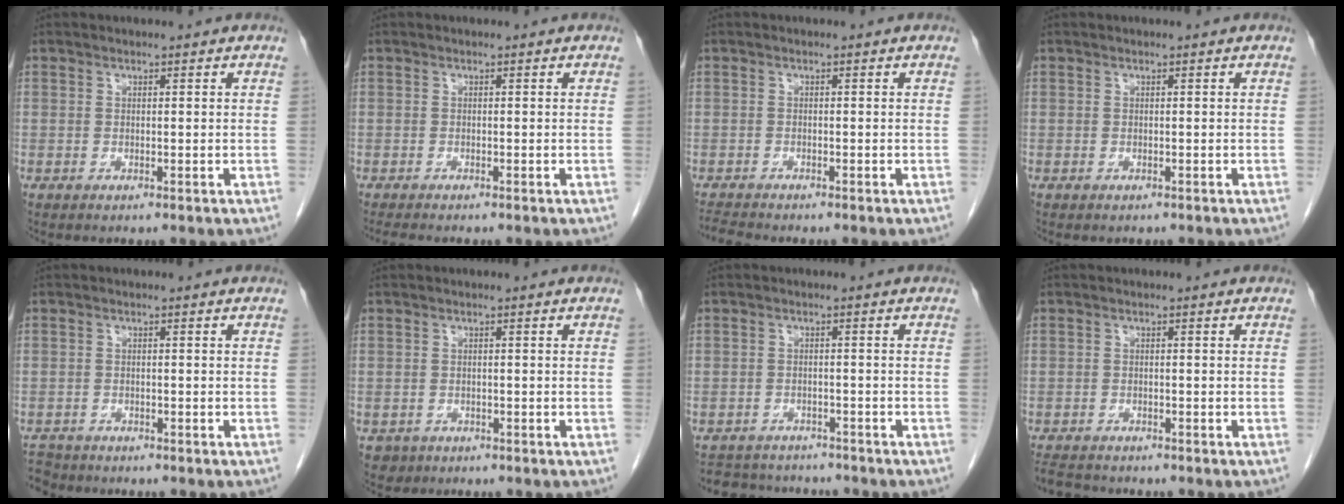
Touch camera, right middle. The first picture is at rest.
{"total": 2.6, "force": [-2.3, 0.2, 1.2], "torque": [-0.021, -0.007, -0.034]}
{"total": 2.3, "force": [-2.2, -0.4, 0.2], "torque": [-0.014, -0.015, -0.041]}
{"total": 0.5, "force": [-0.4, 0.3, 0.0], "torque": [-0.007, 0.001, -0.008]}
{"total": 3.0, "force": [-2.8, 1.0, -0.4], "torque": [0.001, -0.007, -0.051]}
{"total": 1.9, "force": [-1.0, 1.6, 0.0], "torque": [-0.005, 0.005, -0.013]}
{"total": 7.4, "force": [-6.9, 2.4, 0.9], "torque": [-0.014, 0.005, -0.095]}
{"total": 4.7, "force": [-4.4, 1.1, 1.1], "torque": [-0.022, -0.012, -0.072]}